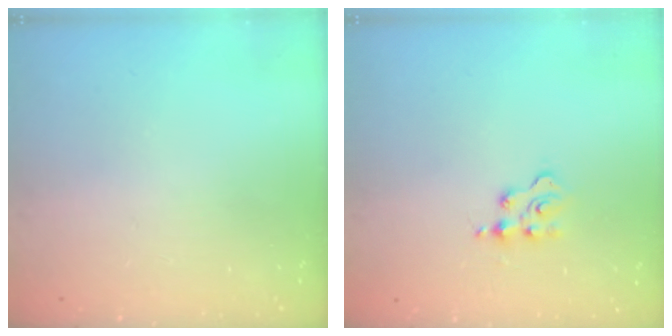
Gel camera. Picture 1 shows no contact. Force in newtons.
{"total": 2.4, "press": 2.4, "slide": 0.3}